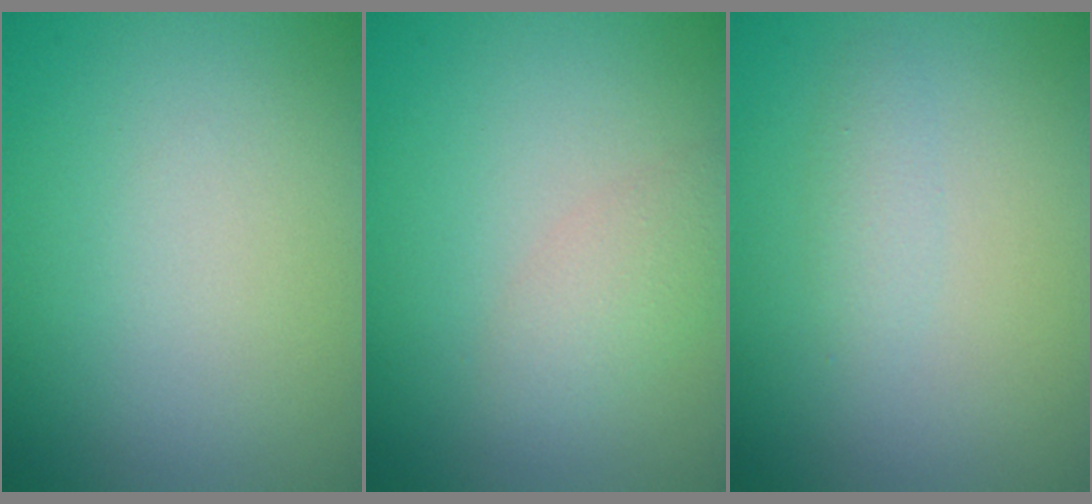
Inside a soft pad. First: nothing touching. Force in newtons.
{"total": 2.1, "press": 2.1, "slide": 0.1}
{"total": 1.1, "press": 1.1, "slide": 0.0}